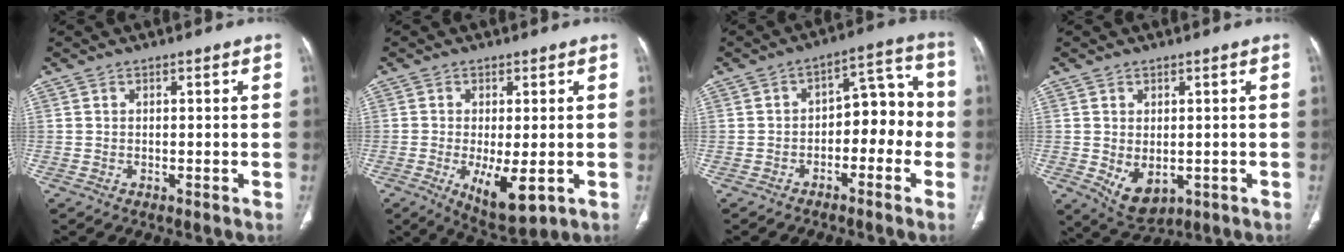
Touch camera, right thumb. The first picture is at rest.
{"total": 8.5, "force": [-2.2, 3.1, 7.6], "torque": [-0.125, -0.022, -0.027]}
{"total": 9.6, "force": [-2.6, 6.0, 7.0], "torque": [-0.055, 0.053, -0.046]}
{"total": 6.5, "force": [-1.1, 4.2, 4.9], "torque": [-0.069, -0.010, 0.003]}